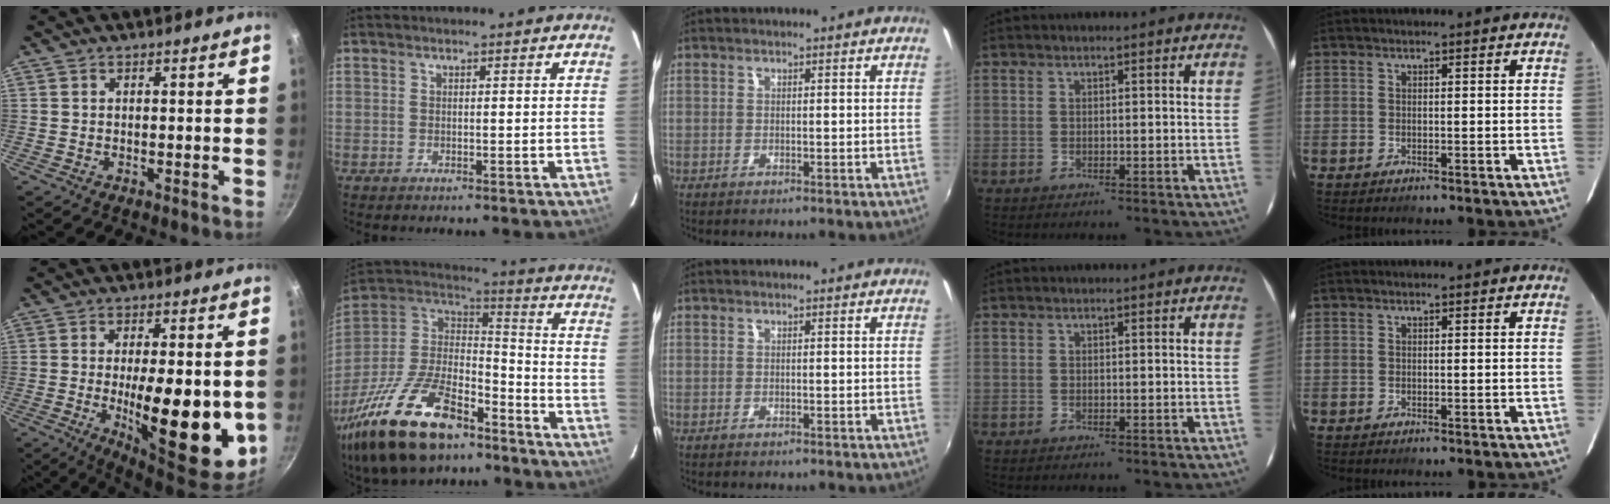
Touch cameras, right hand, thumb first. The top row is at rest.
{"thumb": {"total": 18.6, "force": [-2.7, 6.7, 17.2], "torque": [-0.239, -0.005, -0.030]}, "index": {"total": 28.6, "force": [-18.7, 12.8, 17.4], "torque": [-0.363, -0.020, -0.310]}}